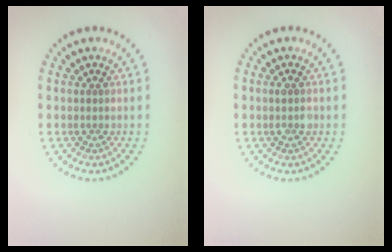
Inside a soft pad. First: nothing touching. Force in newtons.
{"total": 1.2, "press": 1.1, "slide": 0.3}